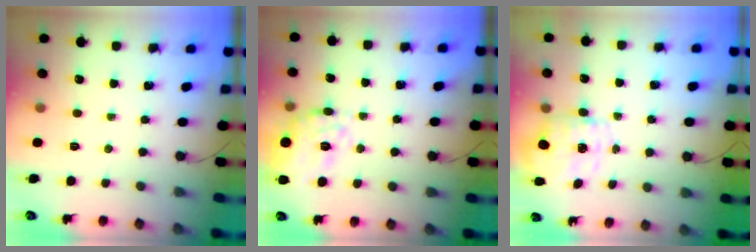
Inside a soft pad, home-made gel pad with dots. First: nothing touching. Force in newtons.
{"total": 13.5, "press": 13.5, "slide": 1.3}
{"total": 2.7, "press": 2.6, "slide": 0.8}